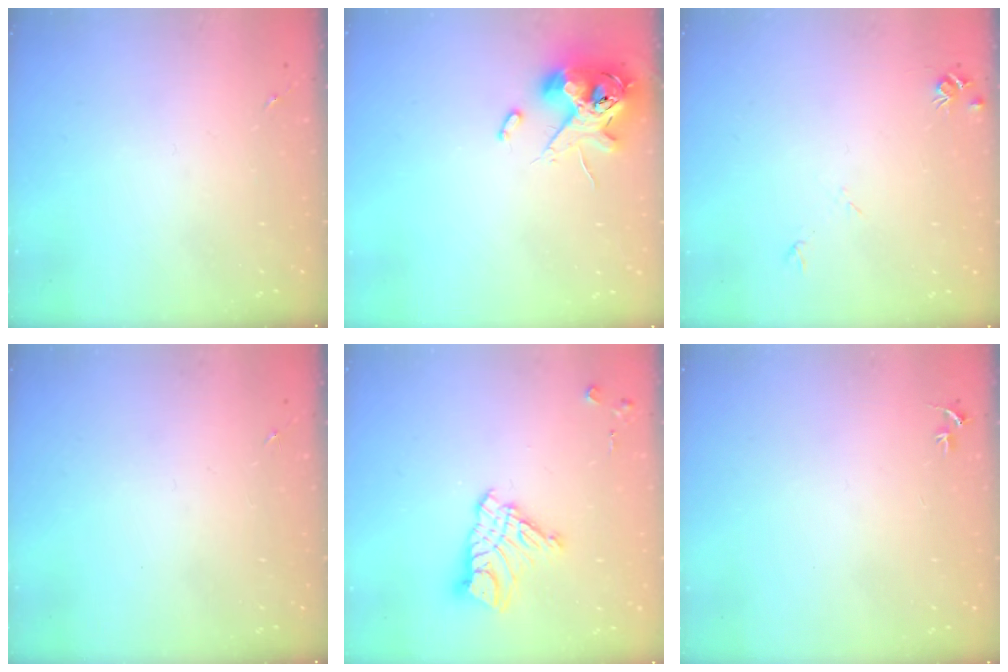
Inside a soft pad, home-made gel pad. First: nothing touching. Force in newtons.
{"total": 13.2, "press": 13.0, "slide": 2.3}
{"total": 5.5, "press": 5.5, "slide": 0.7}
{"total": 0.0}
{"total": 11.6, "press": 11.6, "slide": 1.0}
{"total": 2.7, "press": 2.7, "slide": 0.3}